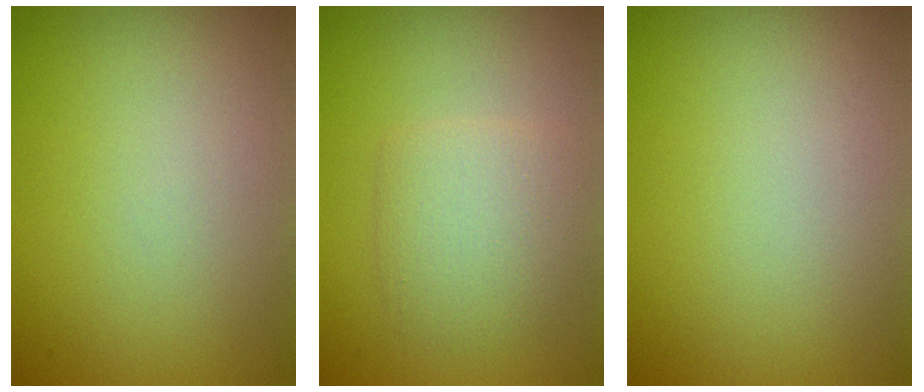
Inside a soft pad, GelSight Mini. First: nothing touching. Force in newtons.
{"total": 2.9, "press": 2.9, "slide": 0.1}
{"total": 0.0}